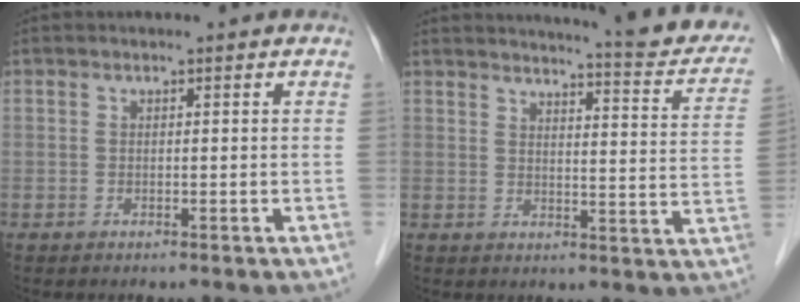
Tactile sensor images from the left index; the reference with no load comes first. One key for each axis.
{"total": 15.7, "fx": 14.2, "fy": 1.5, "fz": 6.5, "tx": -0.074, "ty": -0.052, "tz": 0.150}